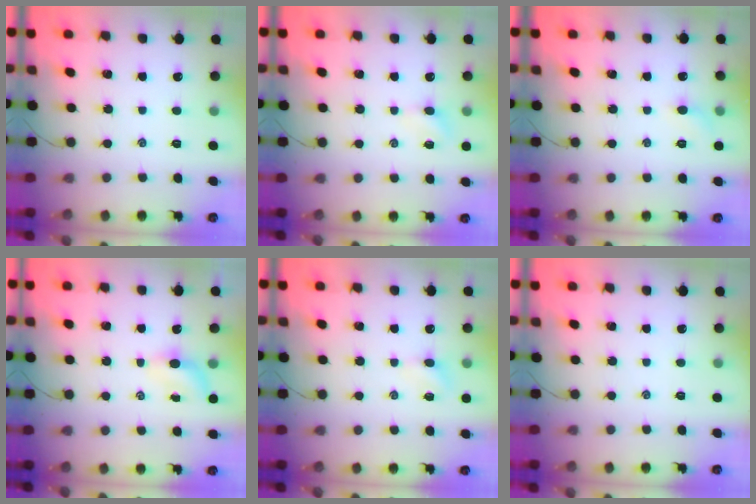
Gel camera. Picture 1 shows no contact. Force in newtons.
{"total": 3.6, "press": 3.4, "slide": 1.1}
{"total": 4.8, "press": 4.5, "slide": 1.5}
{"total": 3.6, "press": 3.4, "slide": 1.3}
{"total": 3.6, "press": 3.4, "slide": 1.1}
{"total": 0.0}